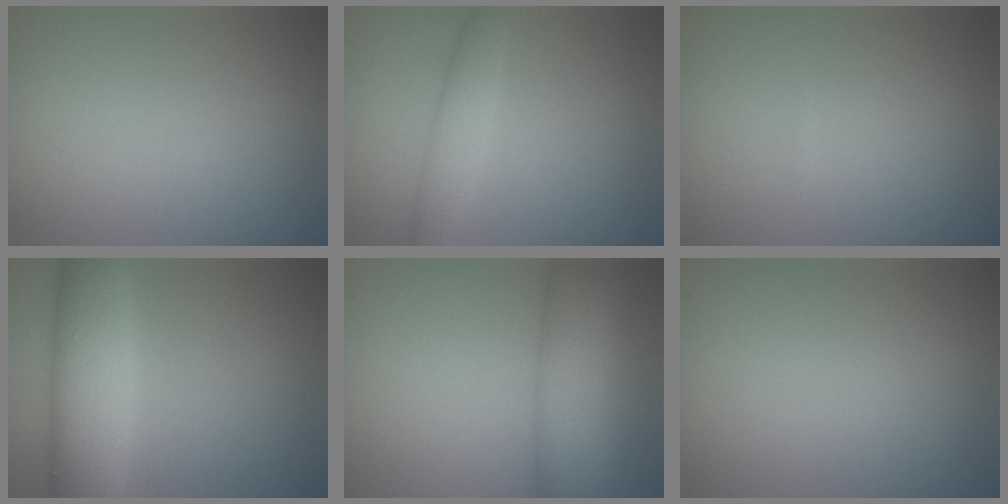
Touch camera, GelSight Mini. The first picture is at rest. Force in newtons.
{"total": 2.7, "press": 2.7, "slide": 0.2}
{"total": 0.0}
{"total": 7.9, "press": 7.8, "slide": 0.5}
{"total": 7.6, "press": 7.6, "slide": 0.1}
{"total": 0.0}